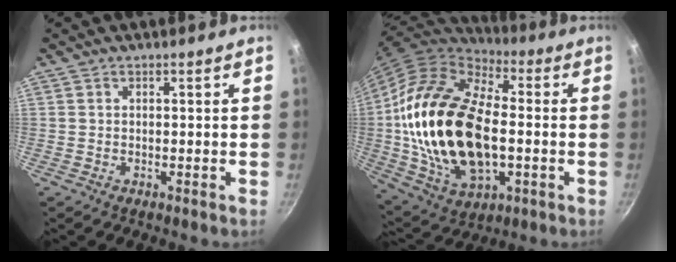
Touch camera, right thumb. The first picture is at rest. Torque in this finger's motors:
{"motor_torque": [-0.80, 2.51, 2.59, -0.17, 0.59]}